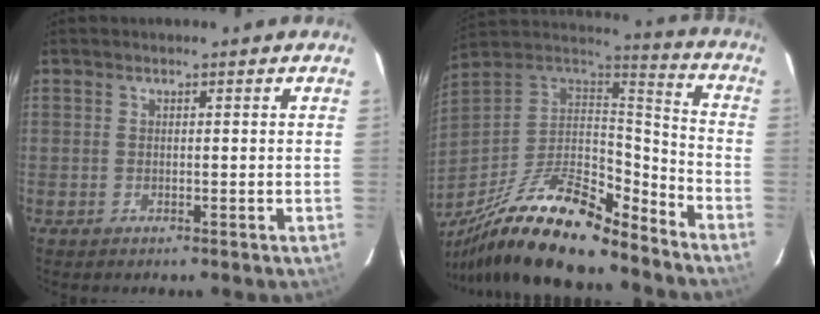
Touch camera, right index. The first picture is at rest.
{"total": 25.3, "force": [-18.7, 7.1, 15.4], "torque": [-0.294, -0.039, -0.325]}